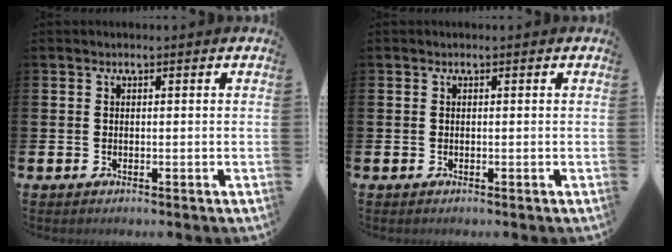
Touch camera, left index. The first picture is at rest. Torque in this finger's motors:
{"motor_torque": [0.00, 0.00, 0.00, 0.00]}